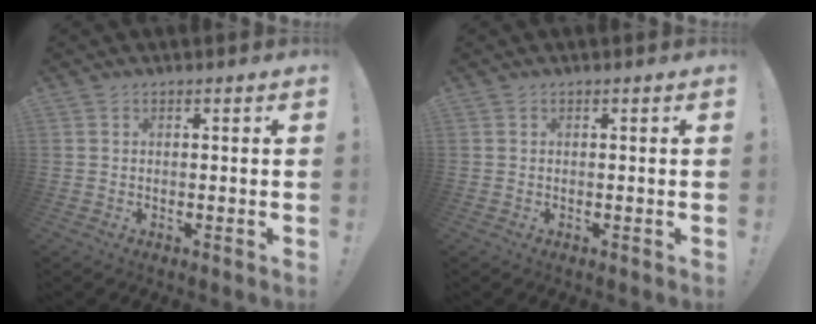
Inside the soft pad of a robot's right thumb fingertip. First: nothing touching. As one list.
[{"total": 0.0}]